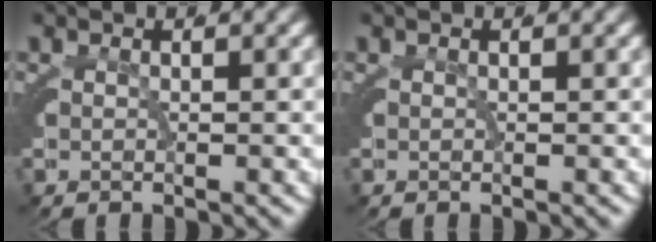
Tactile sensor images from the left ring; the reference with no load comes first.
{"total": 0.0}